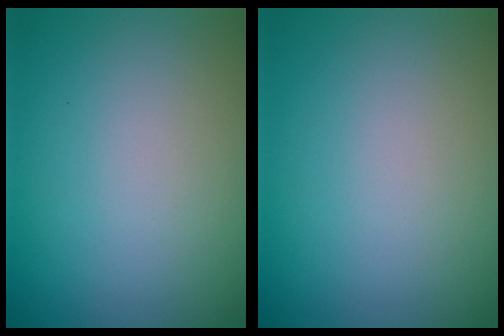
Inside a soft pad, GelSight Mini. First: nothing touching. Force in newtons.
{"total": 0.0}